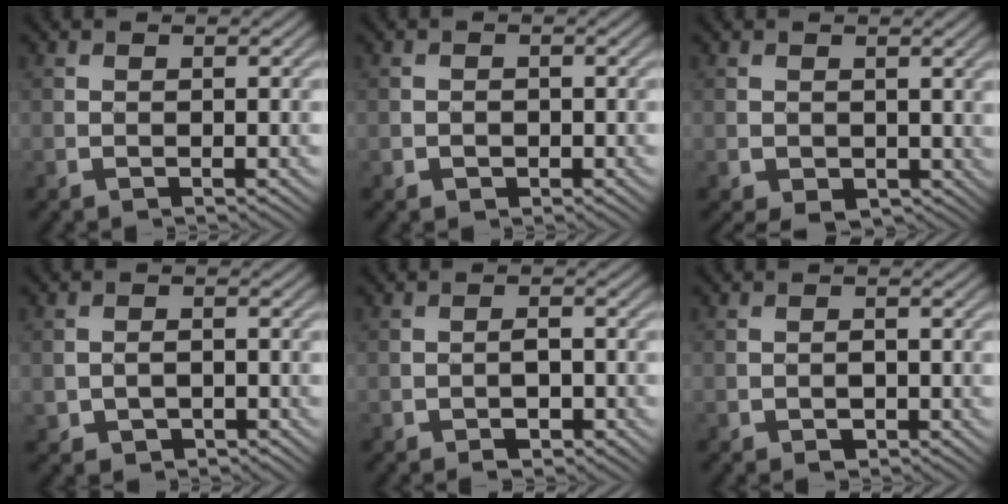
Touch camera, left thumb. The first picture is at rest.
{"total": 0.9, "force": [-0.4, 0.8, 0.1], "torque": [0.000, 0.001, -0.007]}
{"total": 2.7, "force": [-0.9, 2.1, 1.5], "torque": [-0.033, -0.014, -0.015]}
{"total": 2.5, "force": [-1.1, 1.9, 1.2], "torque": [-0.024, 0.000, -0.020]}
{"total": 2.2, "force": [-1.3, 1.3, 1.2], "torque": [-0.016, 0.004, -0.025]}
{"total": 1.5, "force": [-0.8, 1.1, 0.7], "torque": [-0.008, 0.001, -0.014]}